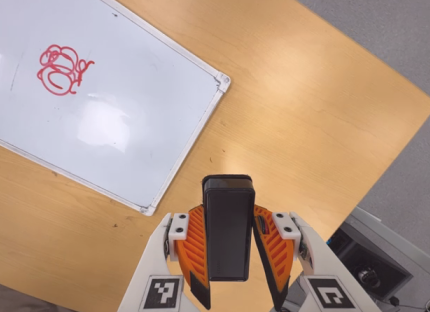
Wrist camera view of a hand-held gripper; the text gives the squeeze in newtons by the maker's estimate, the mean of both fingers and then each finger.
{"total": 6.1, "left": 4.9, "right": 7.2}